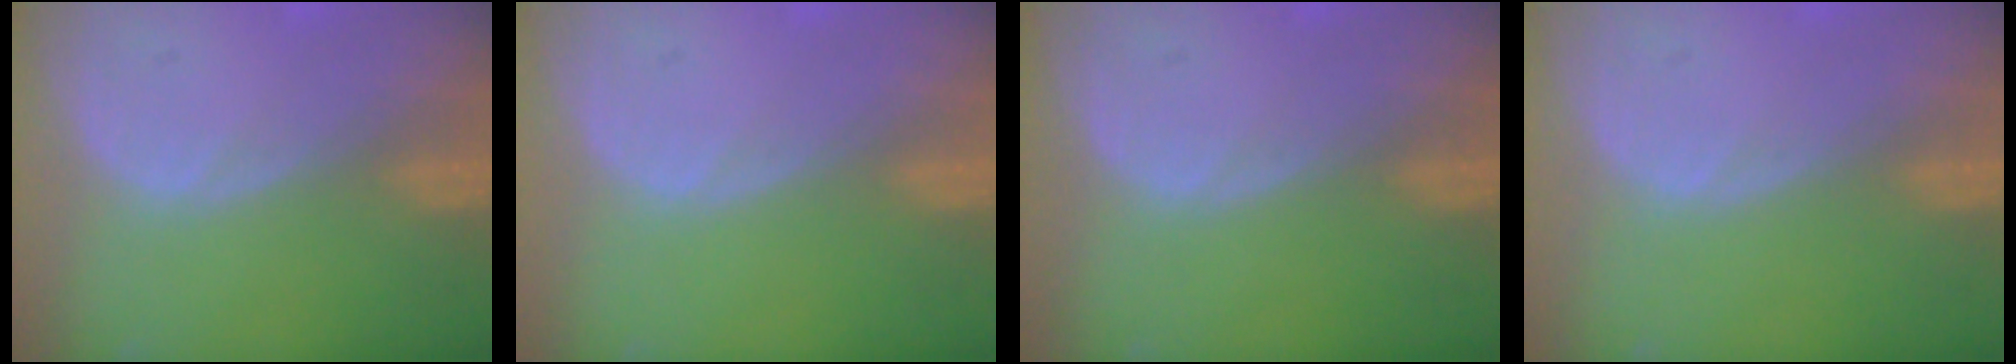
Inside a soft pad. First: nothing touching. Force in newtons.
{"total": 0.0}
{"total": 0.0}
{"total": 0.0}